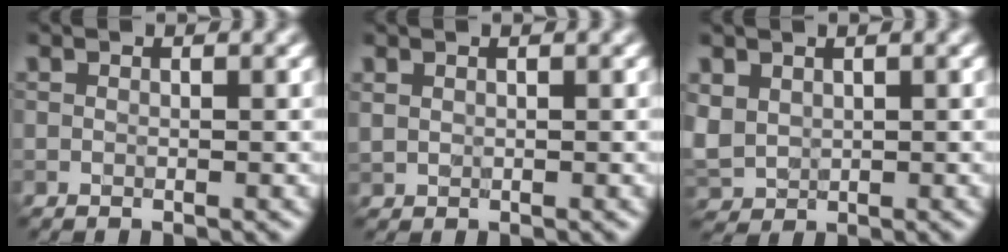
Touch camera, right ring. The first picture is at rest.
{"total": 0.7, "force": [0.4, 0.4, 0.3], "torque": [-0.011, -0.001, 0.014]}
{"total": 2.8, "force": [1.0, 2.3, 1.4], "torque": [-0.042, -0.001, 0.024]}